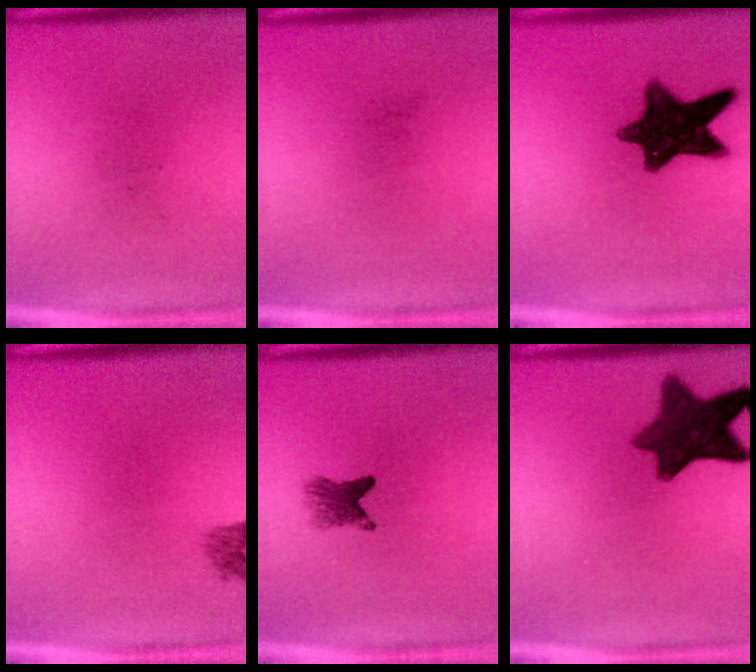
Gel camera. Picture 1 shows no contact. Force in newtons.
{"total": 0.0}
{"total": 12.4}
{"total": 1.4}
{"total": 3.1}
{"total": 10.7}